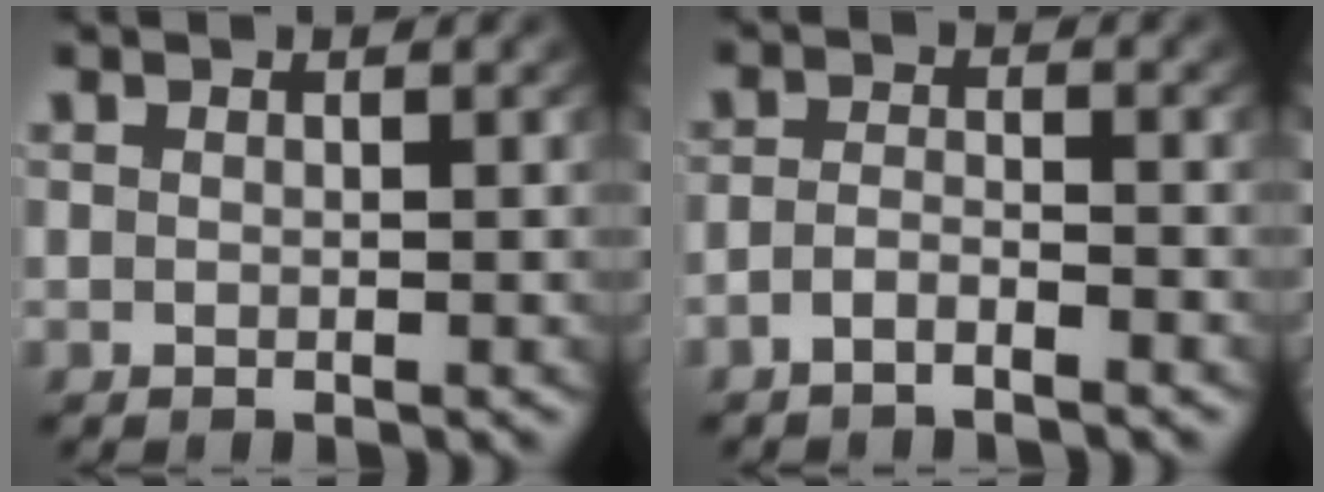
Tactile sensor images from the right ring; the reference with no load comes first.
{"total": 2.3, "force": [-2.1, 0.5, 0.9], "torque": [-0.018, -0.009, -0.035]}